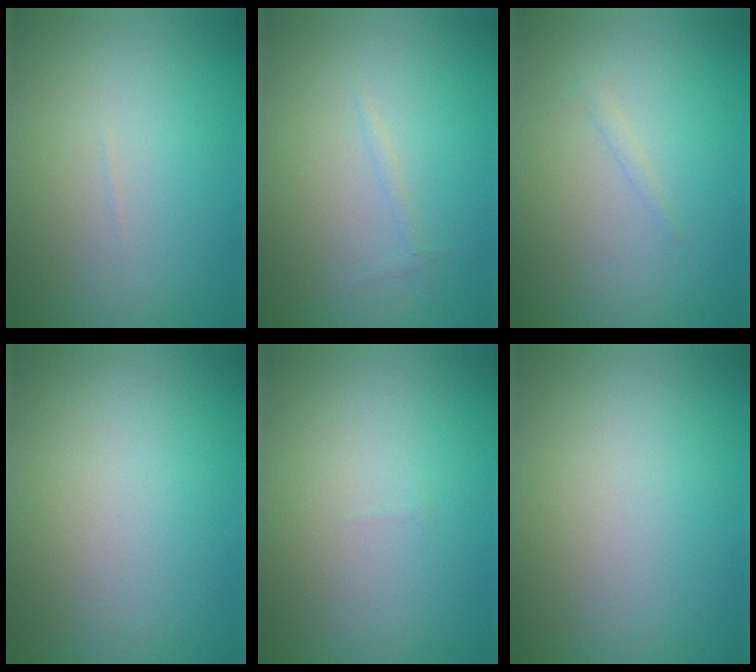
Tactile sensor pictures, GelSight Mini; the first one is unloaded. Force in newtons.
{"total": 0.5, "press": 0.5, "slide": 0.0}
{"total": 0.6, "press": 0.6, "slide": 0.1}
{"total": 0.0}
{"total": 0.0}
{"total": 0.0}